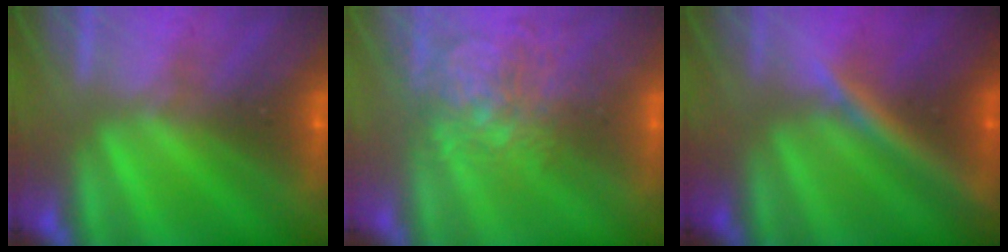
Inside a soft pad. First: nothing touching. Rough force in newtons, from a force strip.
{"total": 3.8}
{"total": 2.5}